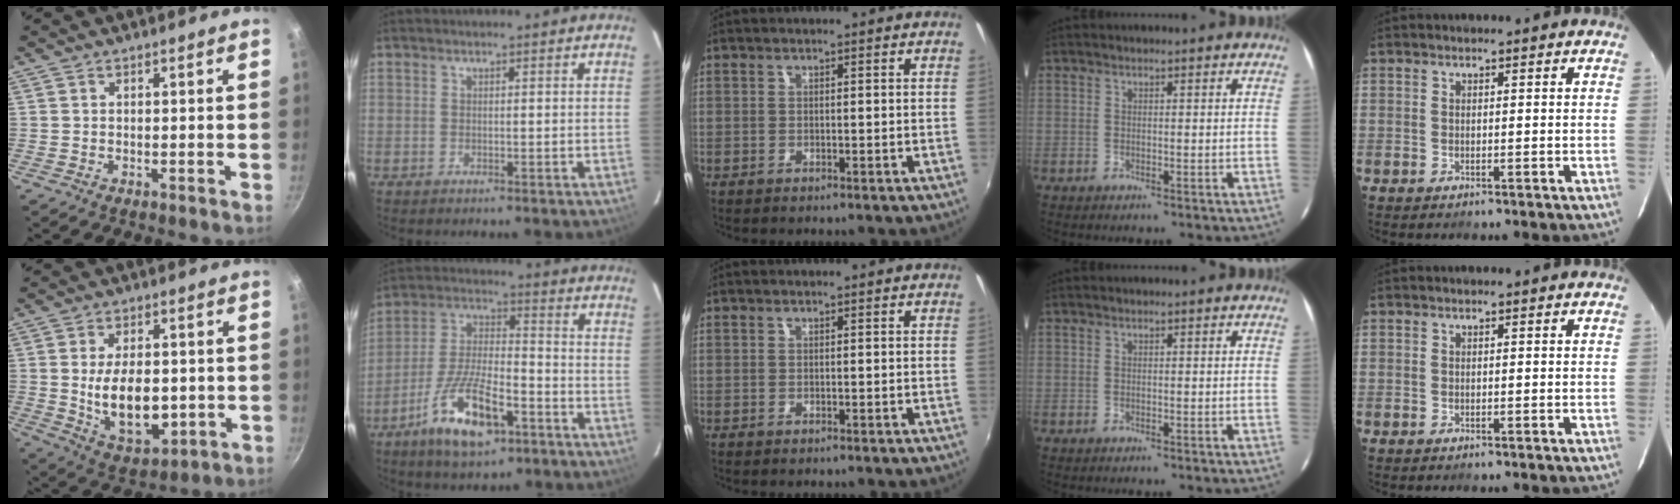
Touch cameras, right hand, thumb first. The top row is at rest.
{"thumb": {"total": 13.6, "force": [-1.1, 8.1, 10.9], "torque": [-0.156, -0.011, -0.001]}, "index": {"total": 14.3, "force": [-8.1, 5.1, 10.7], "torque": [-0.220, -0.006, -0.144]}}